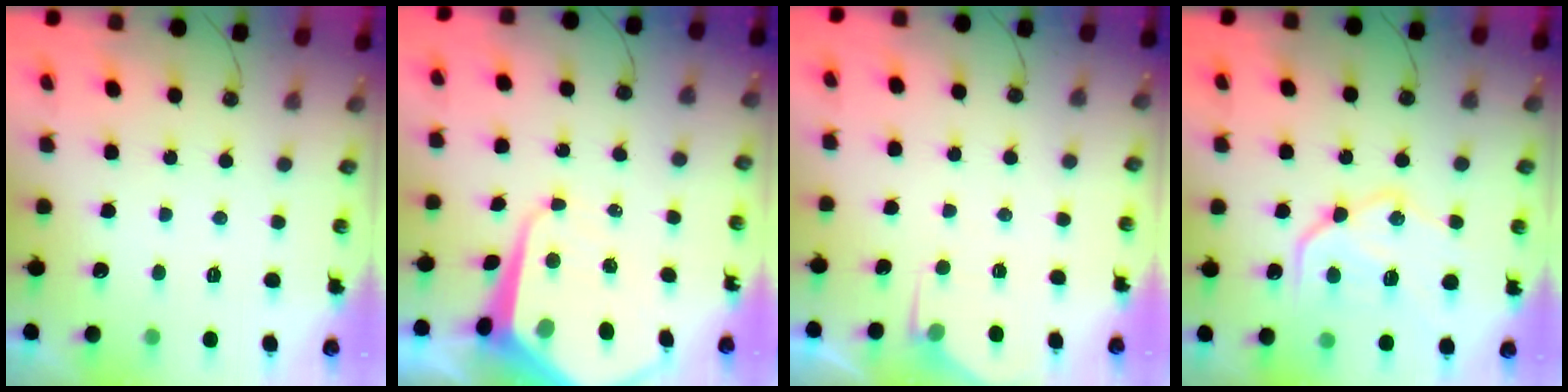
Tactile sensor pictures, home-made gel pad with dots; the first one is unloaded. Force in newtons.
{"total": 10.9, "press": 10.8, "slide": 0.8}
{"total": 3.5, "press": 3.5, "slide": 0.6}
{"total": 20.0, "press": 19.9, "slide": 1.7}